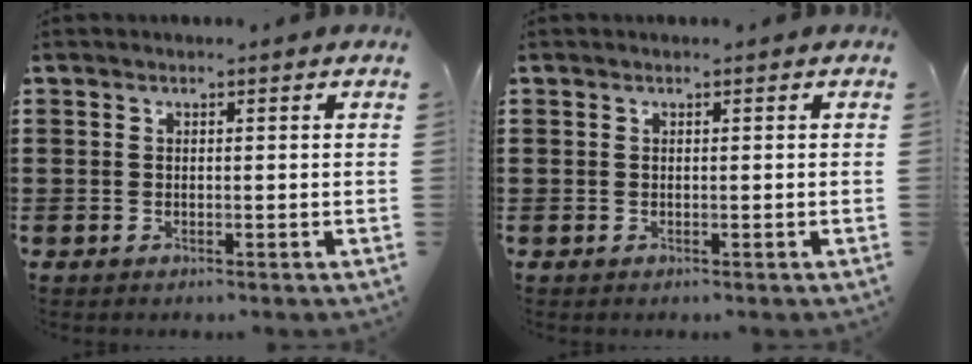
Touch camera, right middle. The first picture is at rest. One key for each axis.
{"total": 0.0}